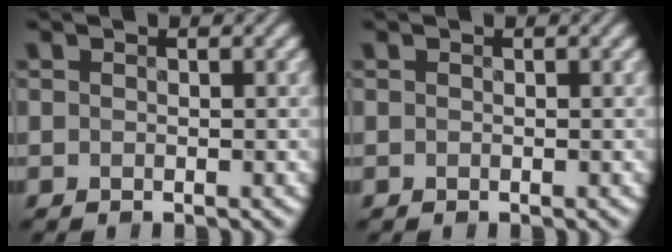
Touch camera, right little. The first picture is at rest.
{"total": 0.0}